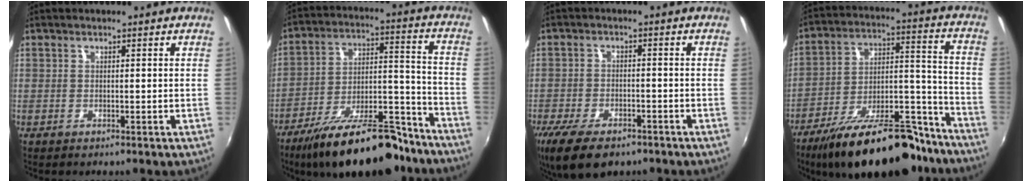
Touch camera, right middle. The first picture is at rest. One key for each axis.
{"total": 23.6, "fx": -18.3, "fy": 7.5, "fz": 12.9, "tx": -0.217, "ty": -0.003, "tz": -0.272}
{"total": 11.9, "fx": -8.4, "fy": 5.2, "fz": 6.8, "tx": -0.159, "ty": -0.036, "tz": -0.144}
{"total": 26.5, "fx": -20.2, "fy": 9.1, "fz": 14.5, "tx": -0.236, "ty": 0.006, "tz": -0.292}